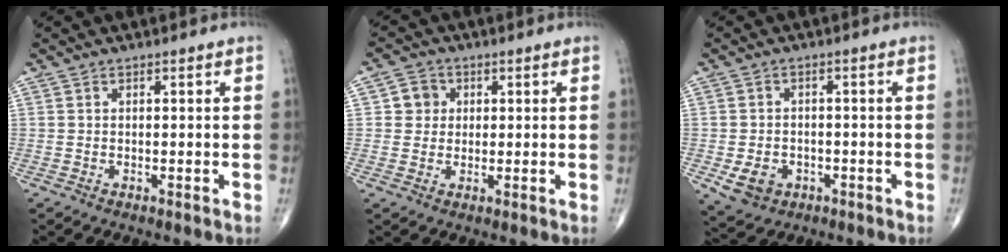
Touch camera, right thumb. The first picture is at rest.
{"total": 4.0, "force": [0.8, 3.8, 1.0], "torque": [0.010, 0.003, 0.007]}
{"total": 5.7, "force": [-2.1, 4.5, 2.8], "torque": [-0.044, 0.007, -0.024]}